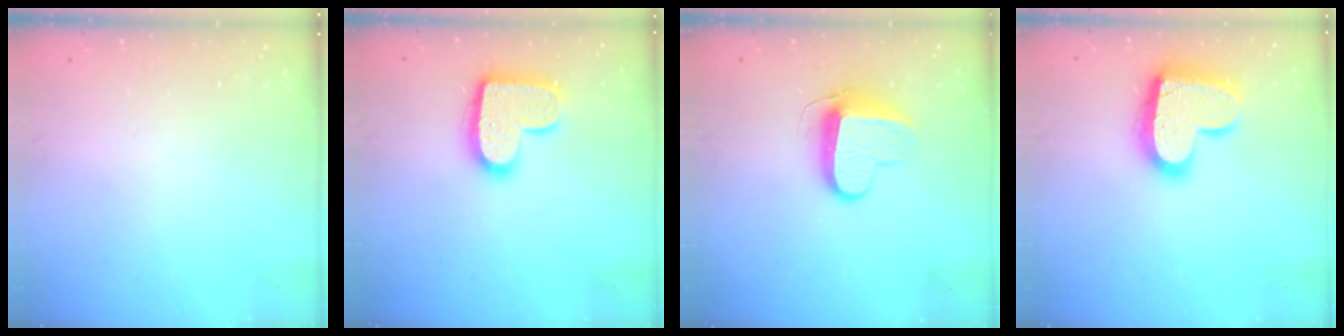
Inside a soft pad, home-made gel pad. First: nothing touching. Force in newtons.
{"total": 15.5, "press": 15.4, "slide": 1.0}
{"total": 9.8, "press": 9.8, "slide": 0.1}
{"total": 18.3, "press": 18.3, "slide": 1.2}